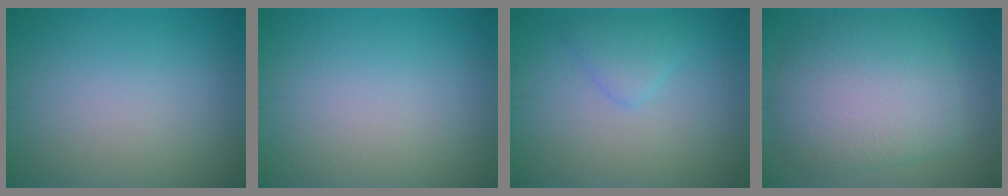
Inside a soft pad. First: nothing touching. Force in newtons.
{"total": 0.0}
{"total": 2.0, "press": 2.0, "slide": 0.0}
{"total": 8.2, "press": 8.2, "slide": 0.3}